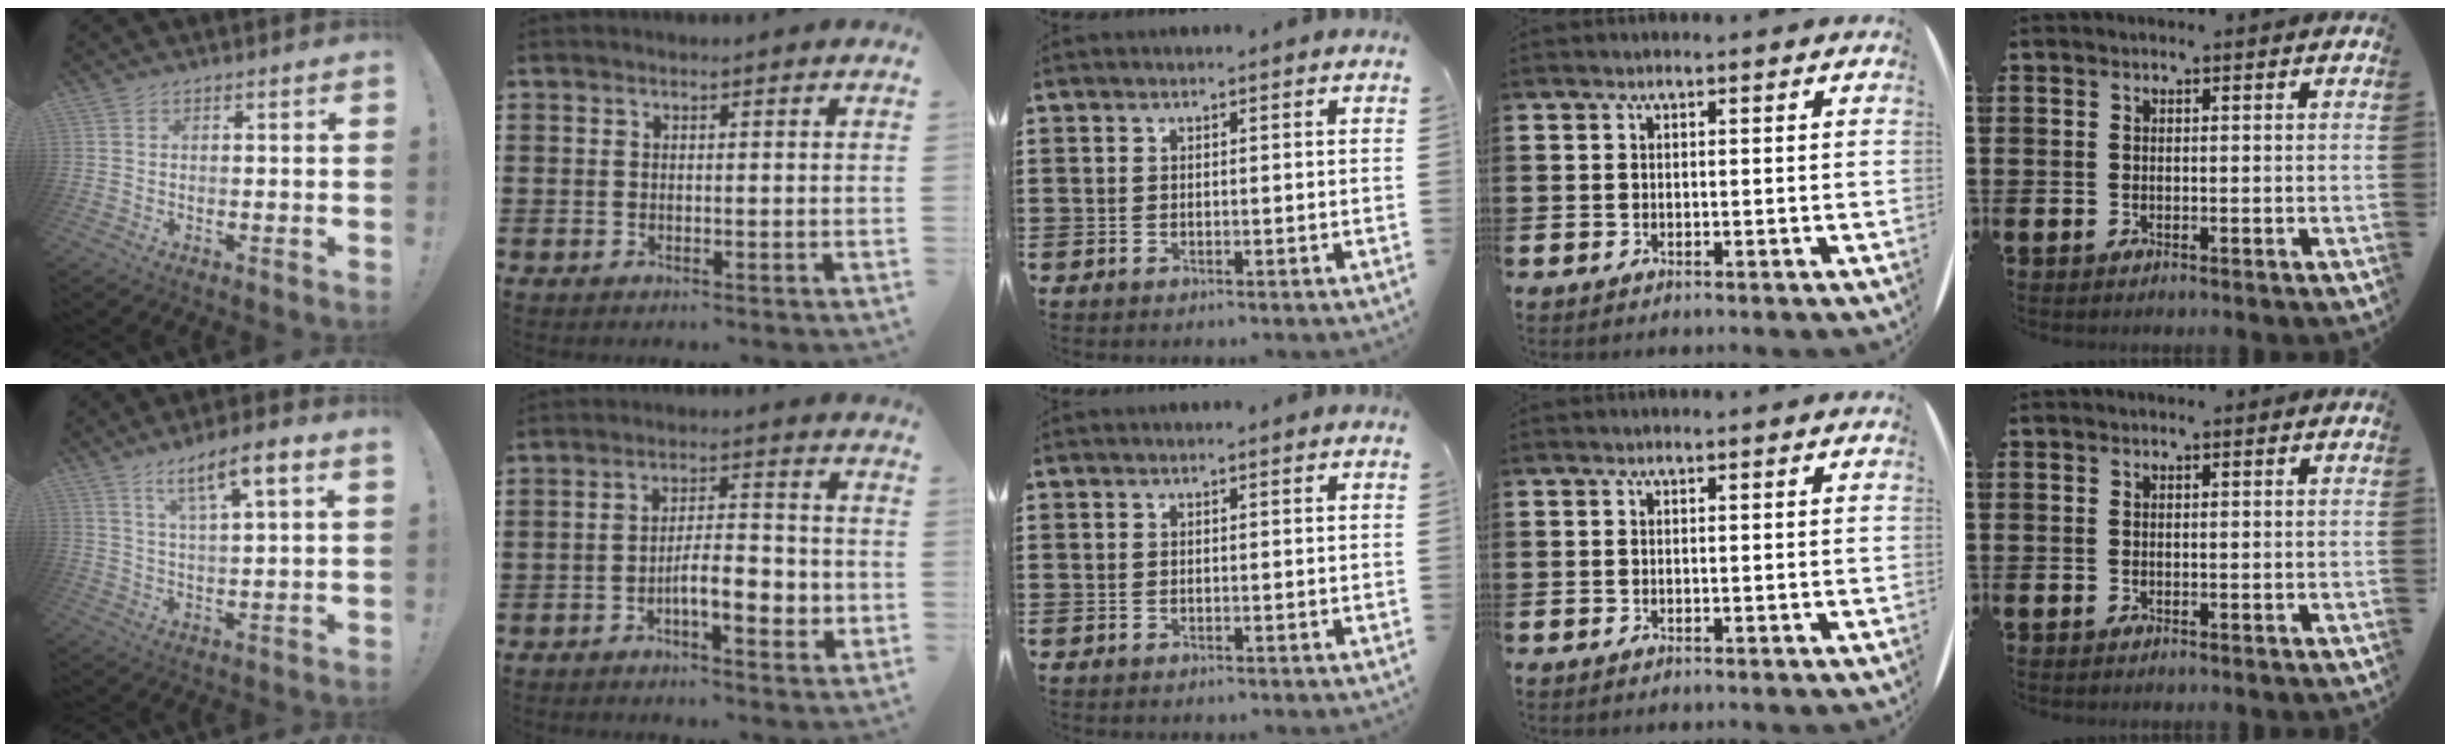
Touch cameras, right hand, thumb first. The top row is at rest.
{"thumb": {"total": 9.1, "force": [5.6, 1.3, 7.1], "torque": [-0.114, -0.023, 0.092]}, "index": {"total": 6.3, "force": [-2.3, 2.3, 5.4], "torque": [-0.076, 0.001, -0.046]}}